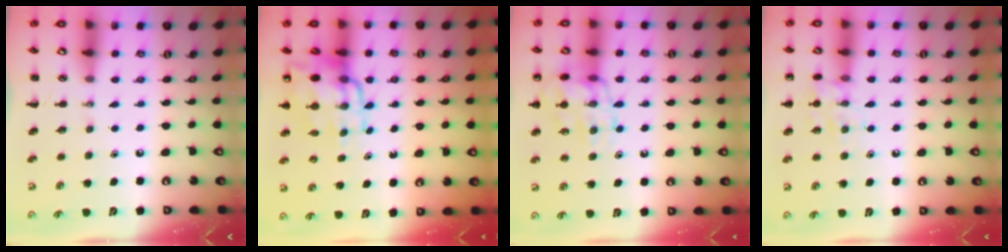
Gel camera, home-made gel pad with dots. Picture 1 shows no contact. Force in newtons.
{"total": 13.5, "press": 13.1, "slide": 3.4}
{"total": 16.5, "press": 16.4, "slide": 2.2}
{"total": 9.8, "press": 9.7, "slide": 1.2}